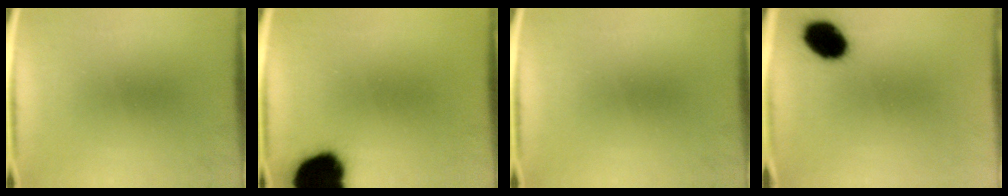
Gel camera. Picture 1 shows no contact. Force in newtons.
{"total": 18.1}
{"total": 0.0}
{"total": 10.1}